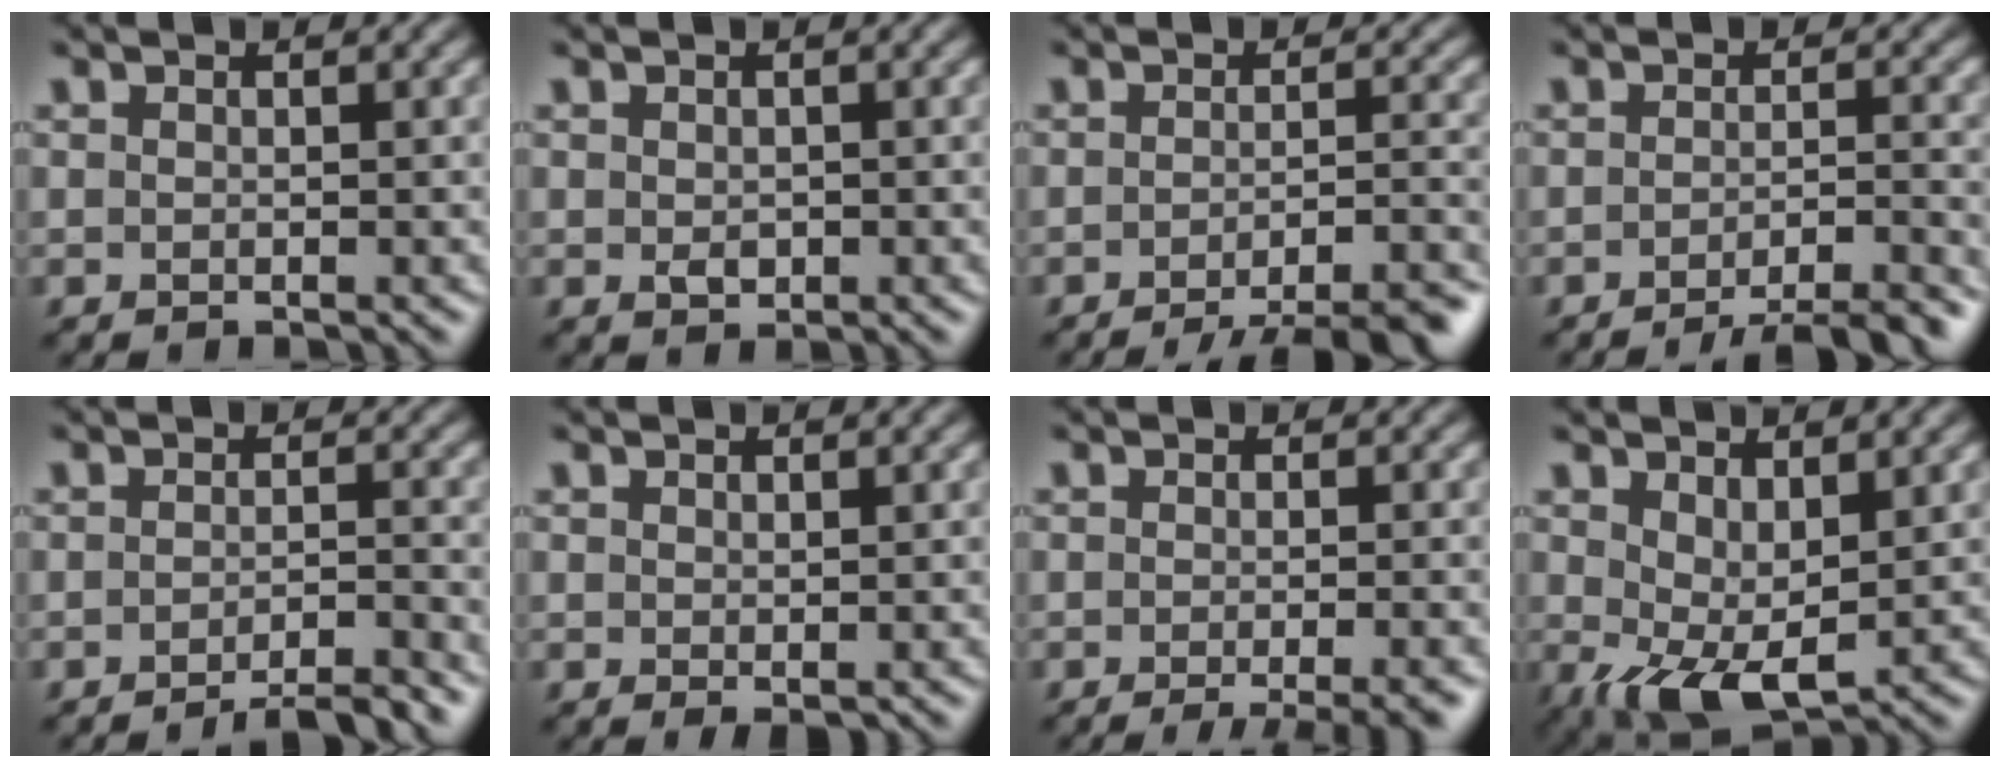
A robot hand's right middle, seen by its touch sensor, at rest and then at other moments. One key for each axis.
{"total": 1.1, "fx": -0.1, "fy": 0.9, "fz": 0.6, "tx": -0.012, "ty": 0.001, "tz": 0.002}
{"total": 7.0, "fx": -4.8, "fy": 1.7, "fz": 4.8, "tx": -0.049, "ty": -0.002, "tz": -0.060}
{"total": 4.8, "fx": -3.5, "fy": 1.0, "fz": 3.1, "tx": -0.036, "ty": 0.001, "tz": -0.049}
{"total": 3.8, "fx": -2.9, "fy": 0.6, "fz": 2.4, "tx": -0.024, "ty": 0.002, "tz": -0.049}
{"total": 0.7, "fx": 0.3, "fy": 0.3, "fz": 0.6, "tx": -0.010, "ty": -0.003, "tz": 0.010}
{"total": 4.9, "fx": -2.1, "fy": 1.5, "fz": 4.2, "tx": -0.034, "ty": -0.005, "tz": -0.022}
{"total": 5.6, "fx": -0.3, "fy": 3.1, "fz": 4.6, "tx": -0.098, "ty": -0.007, "tz": 0.001}